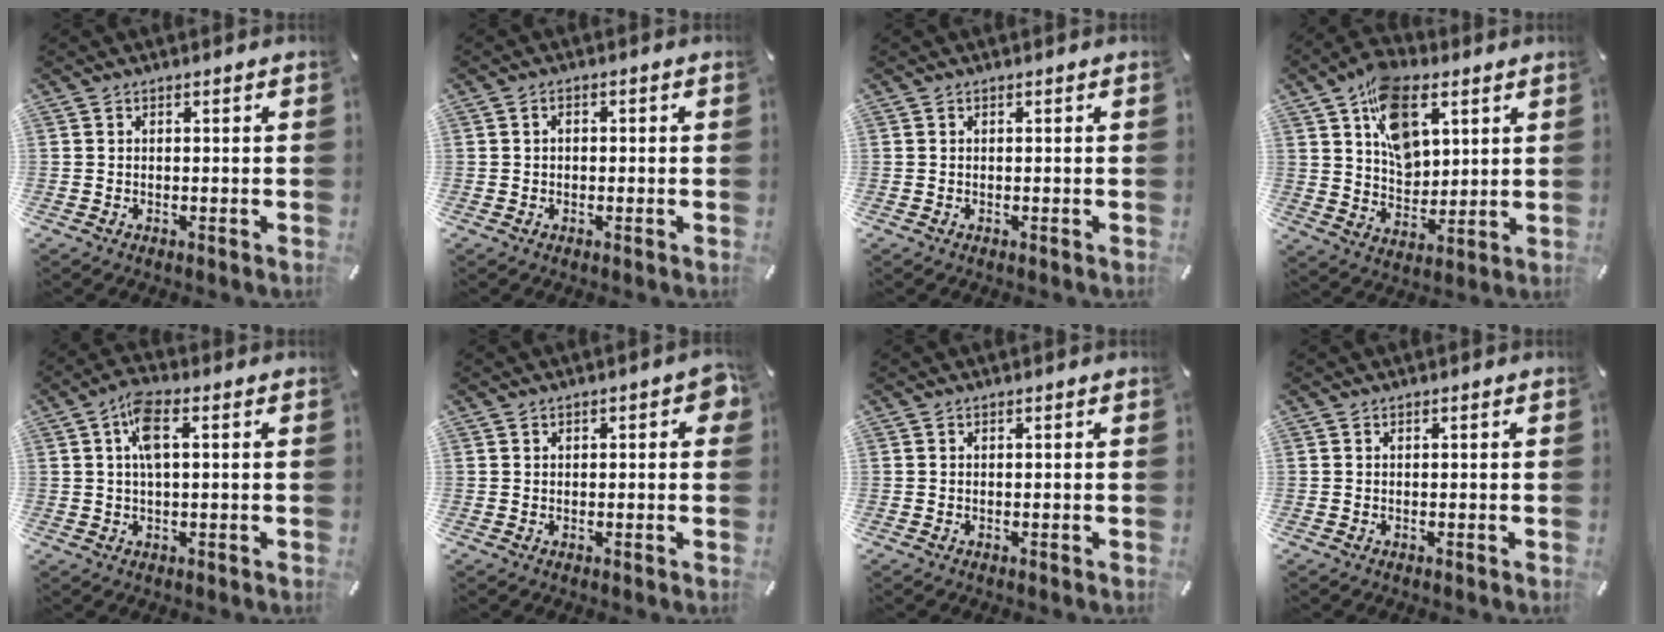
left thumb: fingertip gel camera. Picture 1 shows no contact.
{"total": 1.5, "force": [0.0, 1.1, 1.1], "torque": [-0.020, 0.005, -0.003]}
{"total": 0.0}
{"total": 13.7, "force": [6.6, 8.8, 8.1], "torque": [-0.137, -0.016, 0.124]}
{"total": 6.5, "force": [1.2, 2.5, 5.8], "torque": [-0.114, 0.011, 0.022]}
{"total": 2.9, "force": [0.6, 1.6, 2.3], "torque": [-0.029, 0.004, 0.005]}
{"total": 0.0}
{"total": 0.0}